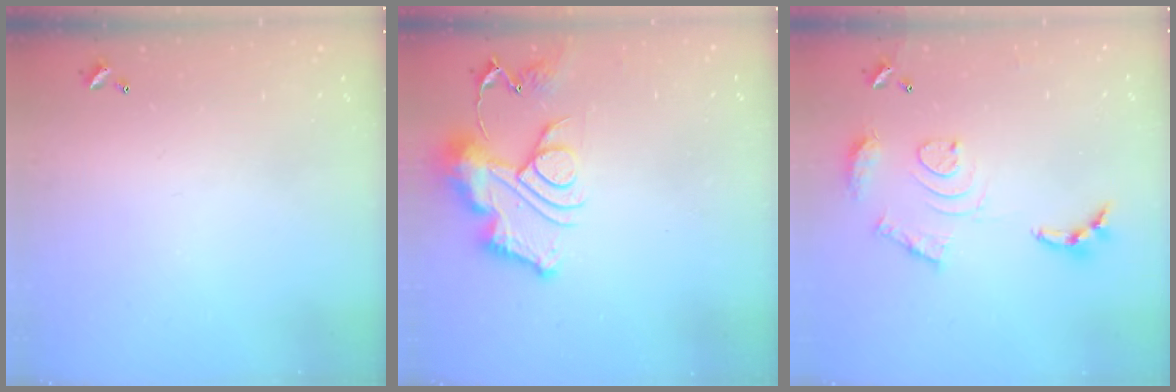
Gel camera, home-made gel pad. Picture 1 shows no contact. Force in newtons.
{"total": 13.4, "press": 13.4, "slide": 1.4}
{"total": 13.0, "press": 12.9, "slide": 1.1}